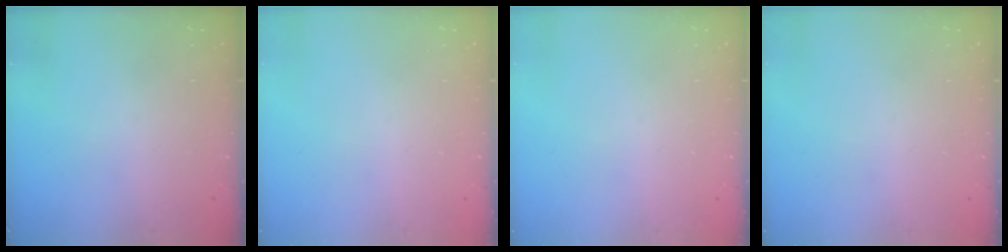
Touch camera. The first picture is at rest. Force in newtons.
{"total": 0.0}
{"total": 0.0}
{"total": 0.0}